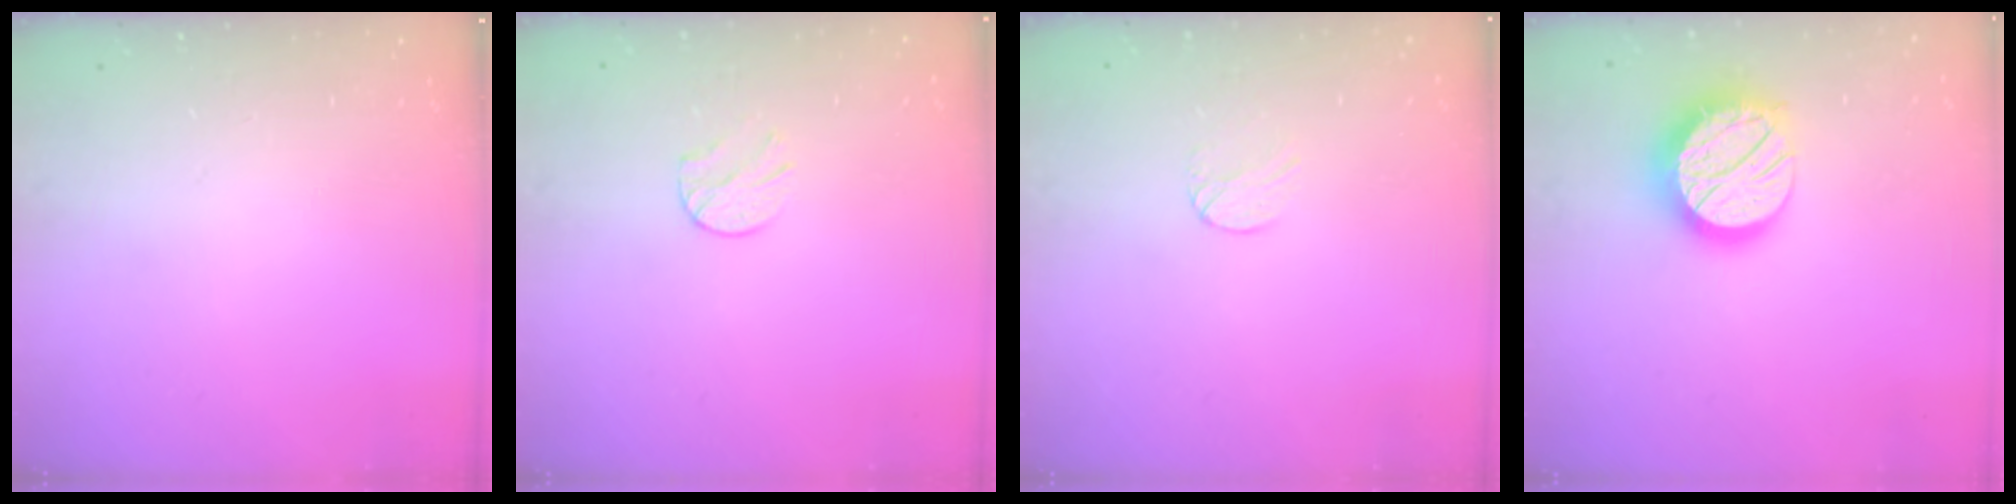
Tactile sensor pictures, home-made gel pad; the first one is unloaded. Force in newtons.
{"total": 5.9, "press": 5.9, "slide": 0.6}
{"total": 4.0, "press": 4.0, "slide": 0.4}
{"total": 16.2, "press": 16.2, "slide": 1.0}